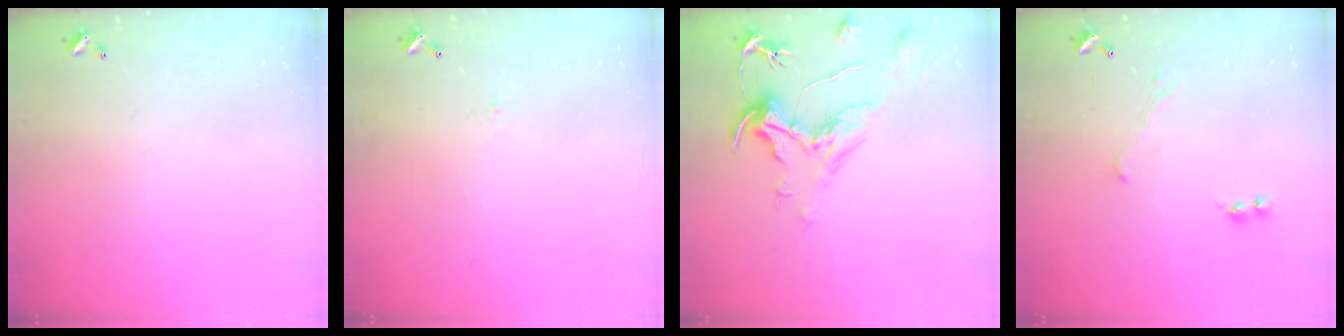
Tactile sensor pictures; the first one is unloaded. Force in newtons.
{"total": 0.8, "press": 0.7, "slide": 0.5}
{"total": 2.2, "press": 1.7, "slide": 1.4}
{"total": 0.0}